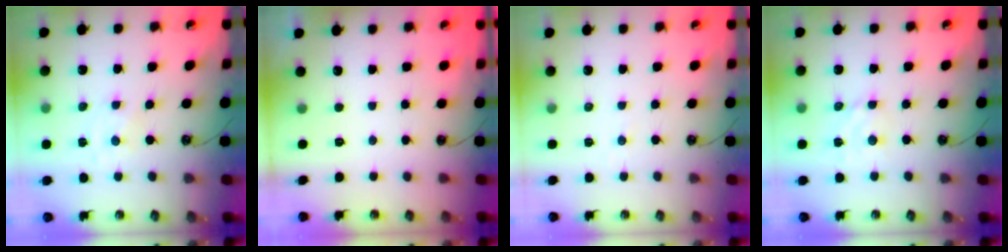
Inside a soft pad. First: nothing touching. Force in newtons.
{"total": 0.0}
{"total": 2.7, "press": 2.7, "slide": 0.3}
{"total": 3.9, "press": 3.8, "slide": 0.8}